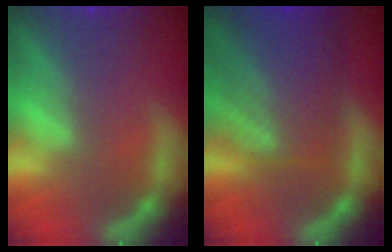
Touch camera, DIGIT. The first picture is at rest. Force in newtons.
{"total": 8.1}